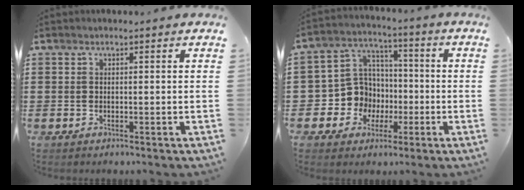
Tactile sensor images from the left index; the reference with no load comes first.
{"total": 9.0, "force": [-1.4, 8.7, 2.2], "torque": [-0.089, 0.008, -0.022]}